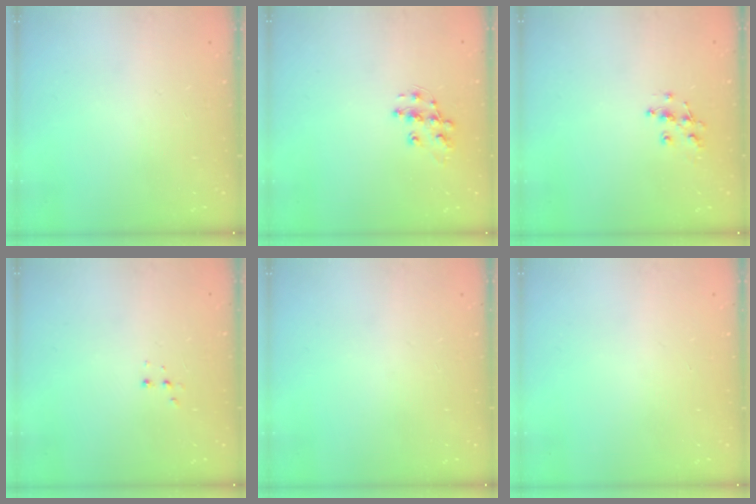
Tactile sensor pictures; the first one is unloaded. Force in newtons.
{"total": 9.8, "press": 9.8, "slide": 0.6}
{"total": 7.8, "press": 7.7, "slide": 0.5}
{"total": 3.0, "press": 2.9, "slide": 0.7}
{"total": 0.0}
{"total": 0.0}